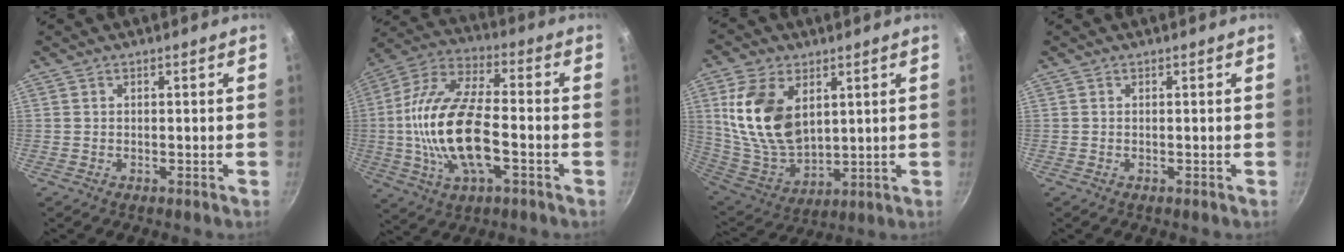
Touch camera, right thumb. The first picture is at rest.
{"total": 19.4, "force": [-3.2, 8.7, 17.0], "torque": [-0.324, 0.027, -0.072]}
{"total": 17.3, "force": [5.1, 10.8, 12.5], "torque": [-0.223, -0.035, 0.112]}
{"total": 0.0}